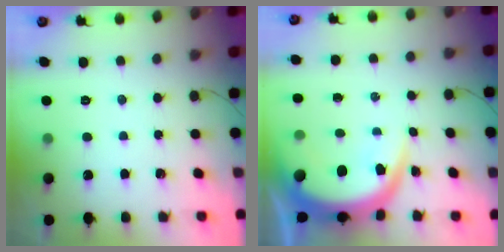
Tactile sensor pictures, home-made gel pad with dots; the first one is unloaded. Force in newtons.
{"total": 9.5, "press": 9.5, "slide": 0.8}